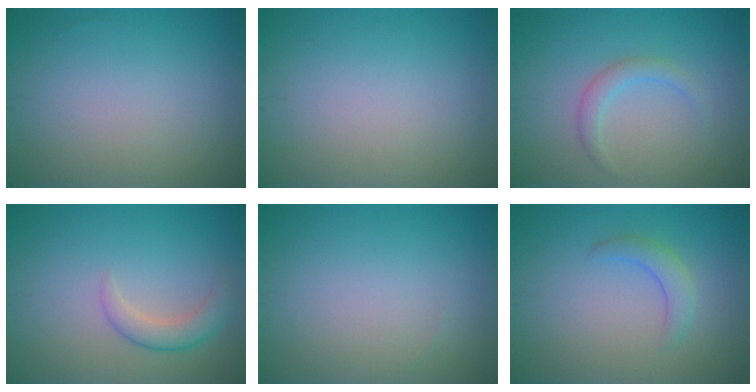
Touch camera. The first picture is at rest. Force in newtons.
{"total": 0.0}
{"total": 1.8, "press": 1.8, "slide": 0.2}
{"total": 2.6, "press": 2.6, "slide": 0.1}
{"total": 0.0}
{"total": 2.1, "press": 2.1, "slide": 0.2}